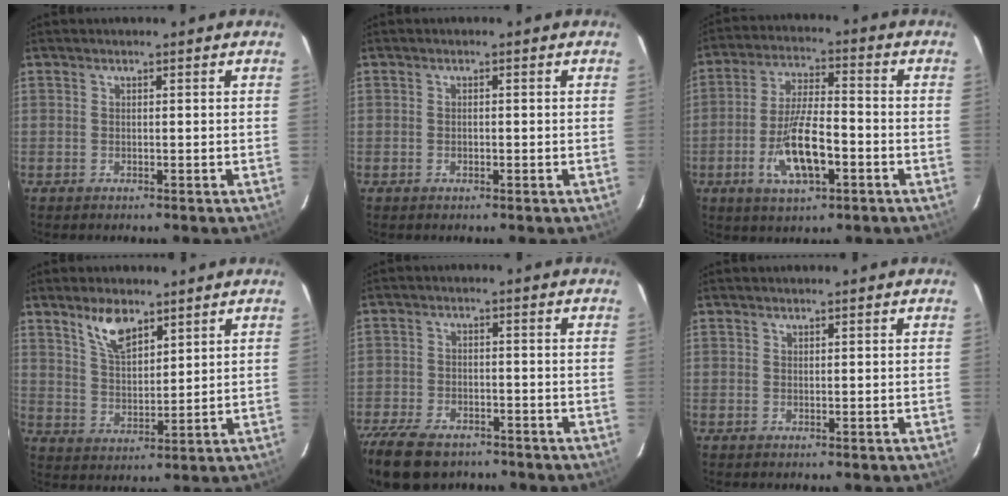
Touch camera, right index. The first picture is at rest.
{"total": 0.6, "force": [-0.2, 0.5, 0.2], "torque": [-0.003, 0.001, -0.003]}
{"total": 11.4, "force": [-4.2, 3.8, 9.9], "torque": [-0.198, -0.007, -0.070]}
{"total": 7.7, "force": [5.2, 3.2, 4.6], "torque": [-0.081, 0.003, 0.105]}
{"total": 14.1, "force": [-10.5, 6.8, 6.6], "torque": [-0.176, -0.028, -0.181]}
{"total": 0.0}